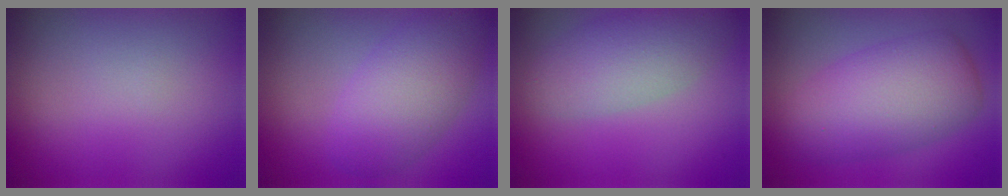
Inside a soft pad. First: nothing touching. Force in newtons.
{"total": 6.0, "press": 6.0, "slide": 0.4}
{"total": 4.7, "press": 4.7, "slide": 0.2}
{"total": 7.4, "press": 7.4, "slide": 0.3}